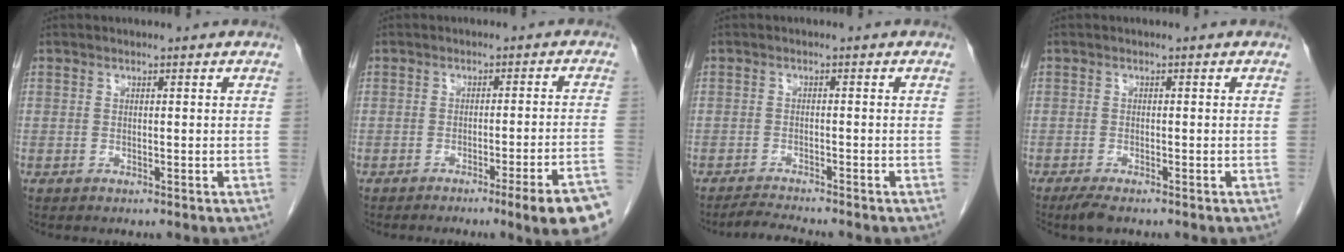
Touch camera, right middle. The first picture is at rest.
{"total": 9.3, "force": [-6.0, -0.9, 7.0], "torque": [-0.068, -0.006, -0.081]}
{"total": 3.1, "force": [-3.0, -0.6, 0.7], "torque": [-0.018, -0.017, -0.051]}
{"total": 2.6, "force": [-2.0, 0.4, 1.6], "torque": [-0.034, -0.008, -0.034]}